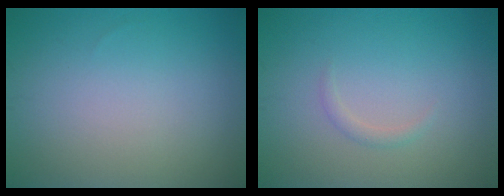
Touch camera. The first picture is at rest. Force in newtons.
{"total": 0.8, "press": 0.8, "slide": 0.1}